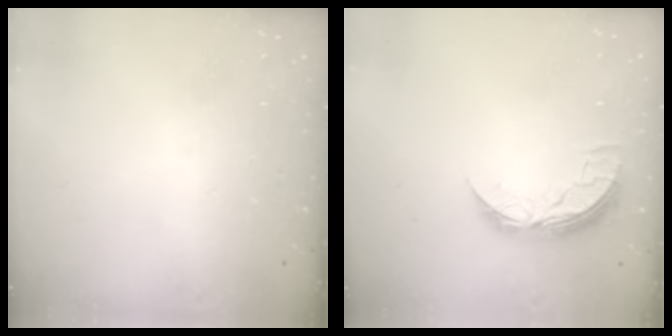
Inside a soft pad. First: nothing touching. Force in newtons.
{"total": 7.8, "press": 7.8, "slide": 0.4}